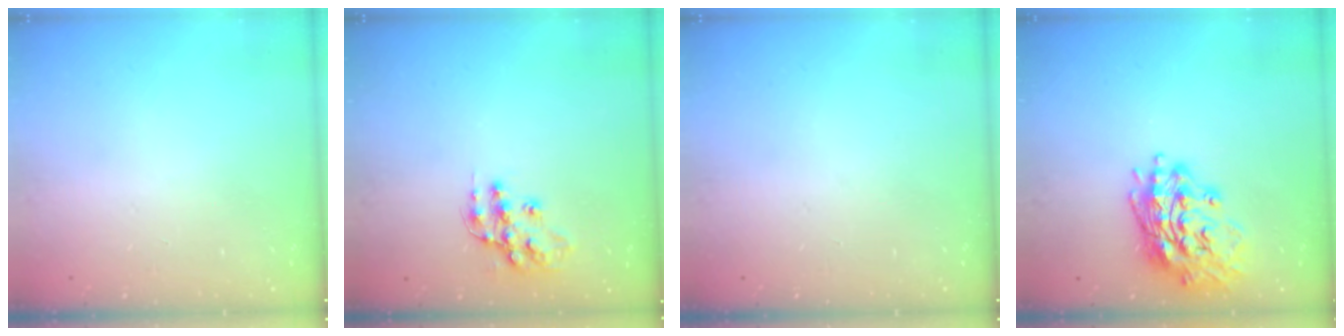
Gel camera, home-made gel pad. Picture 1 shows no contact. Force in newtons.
{"total": 12.8, "press": 12.8, "slide": 0.9}
{"total": 0.0}
{"total": 17.1, "press": 16.9, "slide": 2.4}